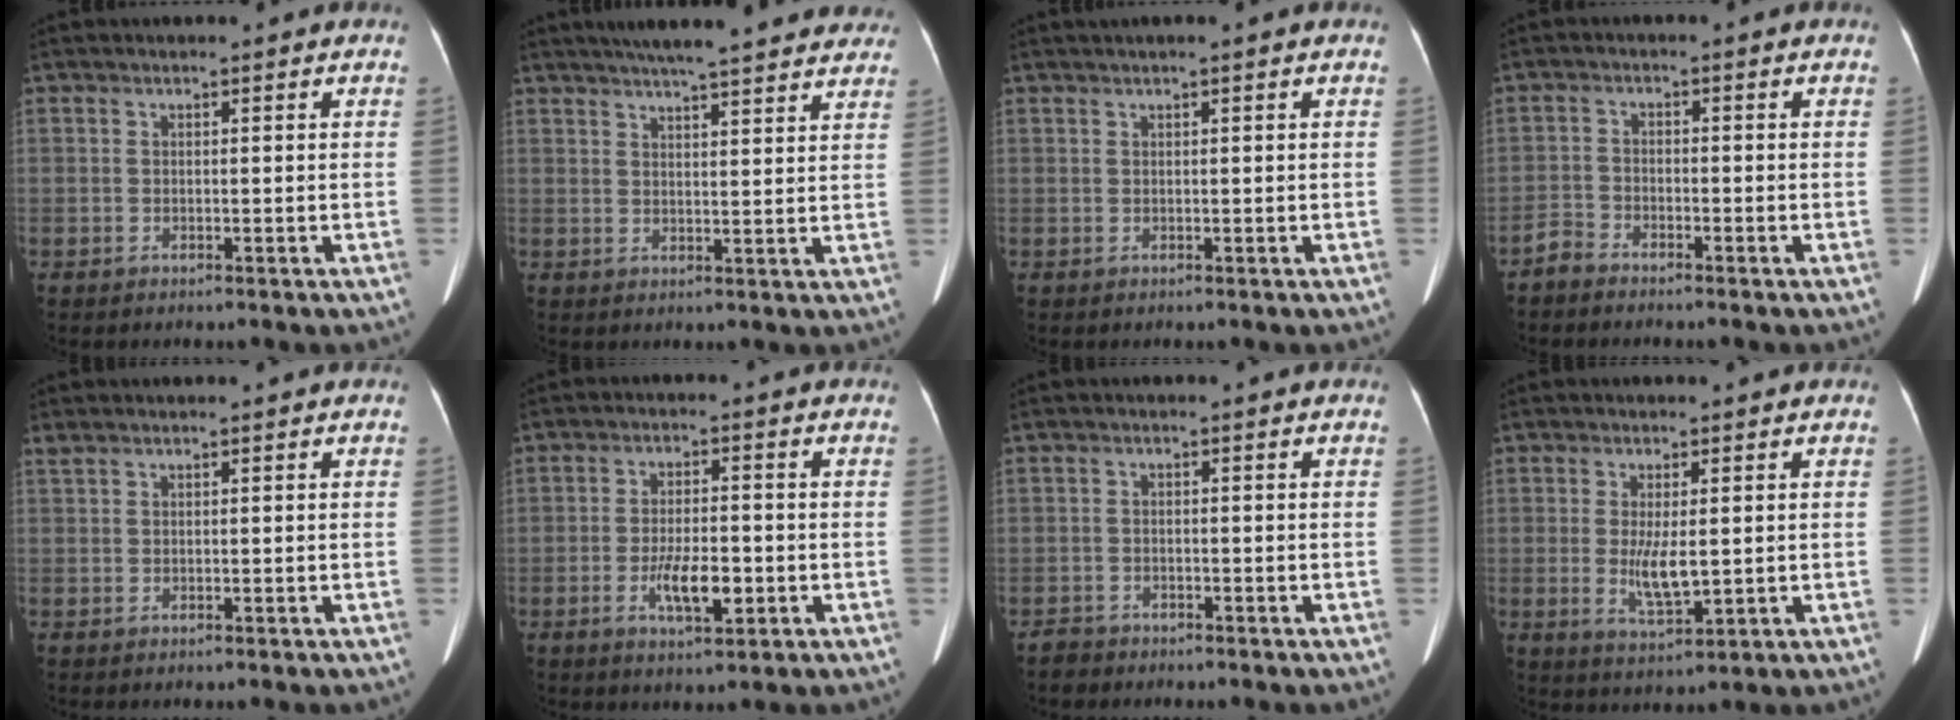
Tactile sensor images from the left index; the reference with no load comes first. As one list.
[{"total": 19.1, "force": [16.6, 2.6, 9.1], "torque": [-0.122, 0.031, 0.205]}, {"total": 1.1, "force": [0.6, -0.2, 0.8], "torque": [-0.015, 0.010, 0.011]}, {"total": 2.1, "force": [-2.1, 0.4, 0.0], "torque": [0.000, -0.005, -0.041]}, {"total": 0.5, "force": [0.4, 0.1, 0.2], "torque": [-0.013, 0.014, 0.017]}, {"total": 6.1, "force": [-2.1, 1.9, 5.4], "torque": [-0.101, -0.005, -0.035]}, {"total": 1.7, "force": [-1.5, 0.7, -0.1], "torque": [-0.009, -0.003, -0.027]}, {"total": 5.1, "force": [-0.2, 1.4, 5.0], "torque": [-0.098, -0.015, 0.000]}]